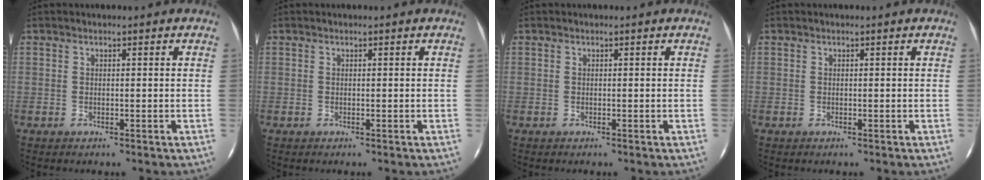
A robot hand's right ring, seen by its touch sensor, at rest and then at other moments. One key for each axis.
{"total": 0.0}
{"total": 0.0}
{"total": 0.0}